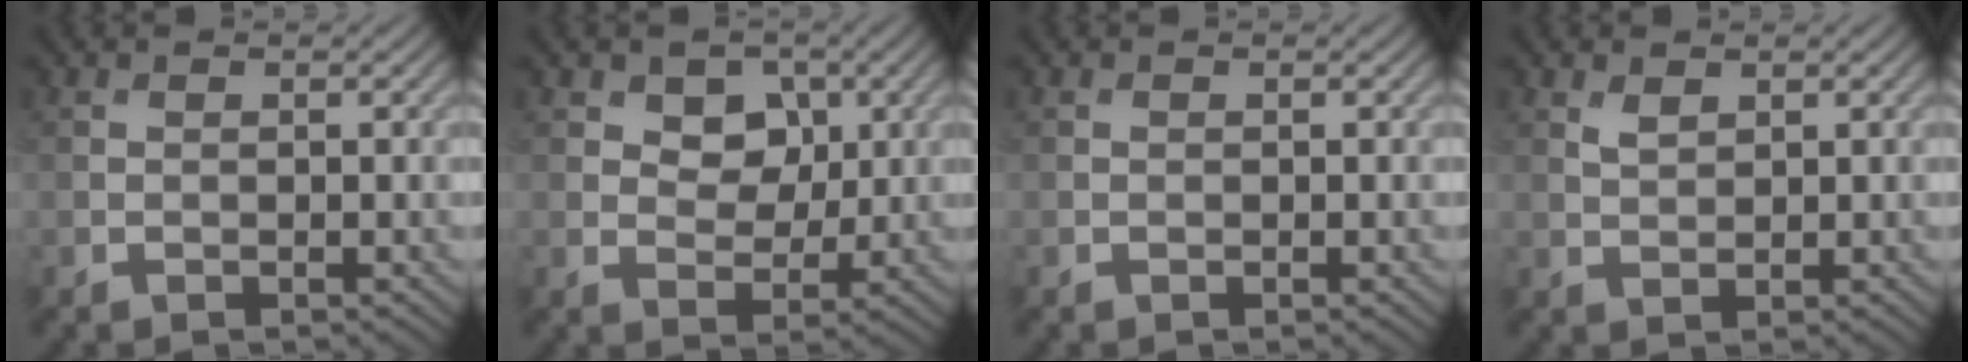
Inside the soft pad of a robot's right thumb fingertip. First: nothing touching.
{"total": 4.7, "force": [2.0, 3.4, 2.6], "torque": [-0.042, -0.014, 0.028]}
{"total": 0.0}
{"total": 1.5, "force": [1.0, 0.7, 0.9], "torque": [-0.022, -0.002, 0.024]}